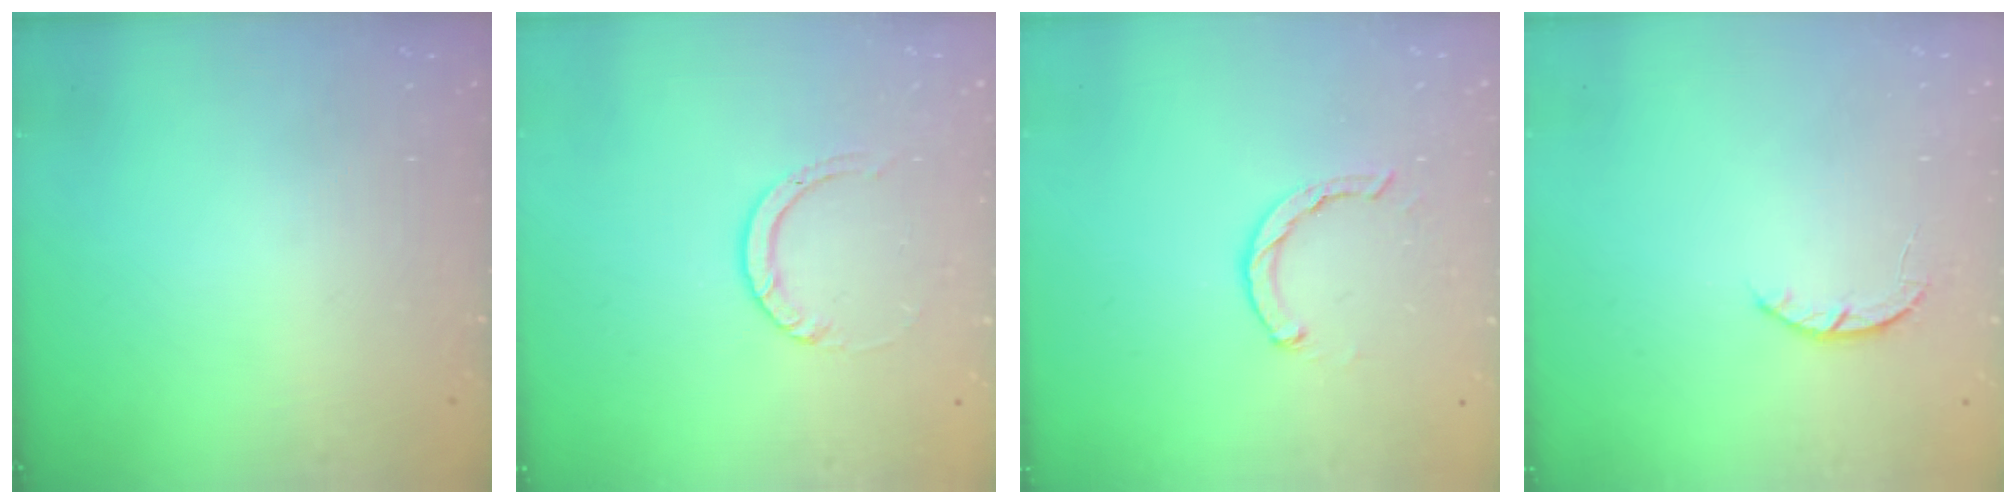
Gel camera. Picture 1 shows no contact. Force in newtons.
{"total": 3.0, "press": 3.0, "slide": 0.3}
{"total": 2.1, "press": 2.1, "slide": 0.3}
{"total": 2.6, "press": 2.5, "slide": 0.4}